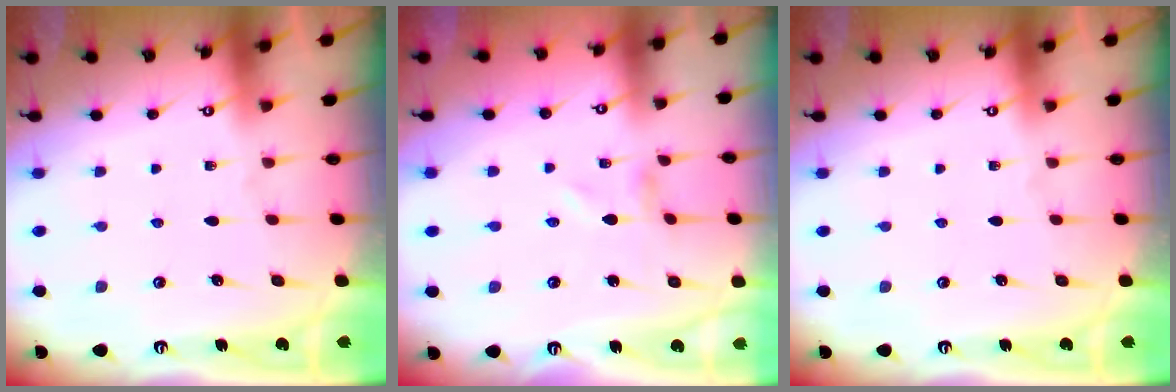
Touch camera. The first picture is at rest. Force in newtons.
{"total": 1.1, "press": 1.1, "slide": 0.2}
{"total": 0.0}